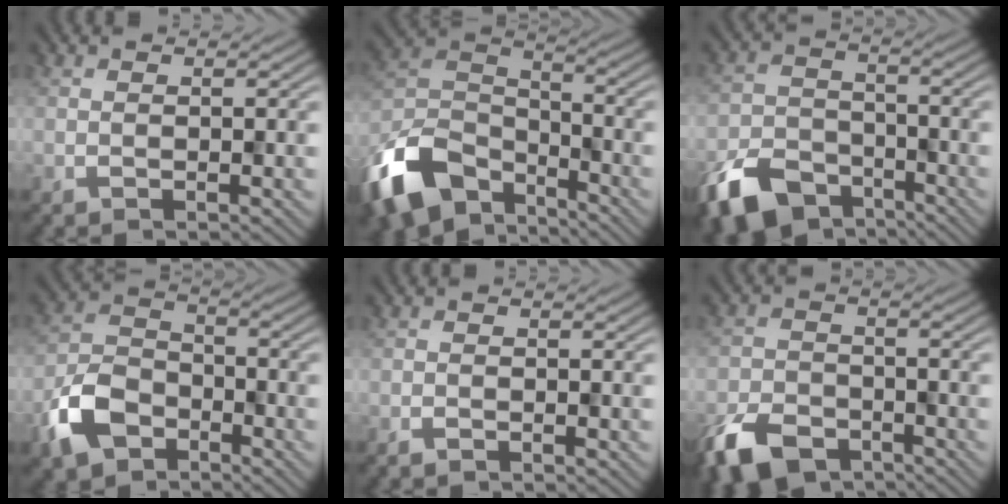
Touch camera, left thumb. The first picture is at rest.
{"total": 12.9, "force": [-10.4, 5.9, 4.9], "torque": [-0.130, -0.017, -0.183]}
{"total": 8.8, "force": [-7.7, 3.8, 2.1], "torque": [-0.047, -0.016, -0.123]}
{"total": 6.9, "force": [-5.6, 3.5, 1.9], "torque": [-0.054, -0.004, -0.099]}
{"total": 1.6, "force": [-1.6, -0.2, -0.2], "torque": [0.001, 0.001, -0.013]}
{"total": 7.5, "force": [-6.7, 2.9, 1.9], "torque": [-0.043, -0.017, -0.105]}